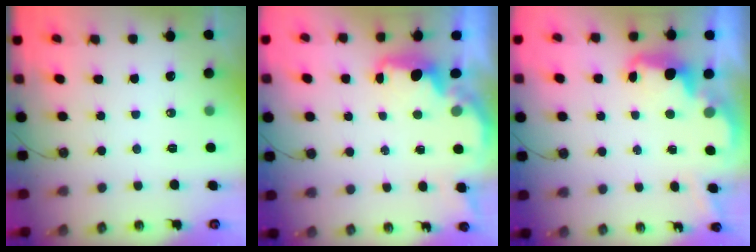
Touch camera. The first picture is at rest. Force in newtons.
{"total": 2.2, "press": 2.0, "slide": 0.8}
{"total": 2.6, "press": 2.6, "slide": 0.5}